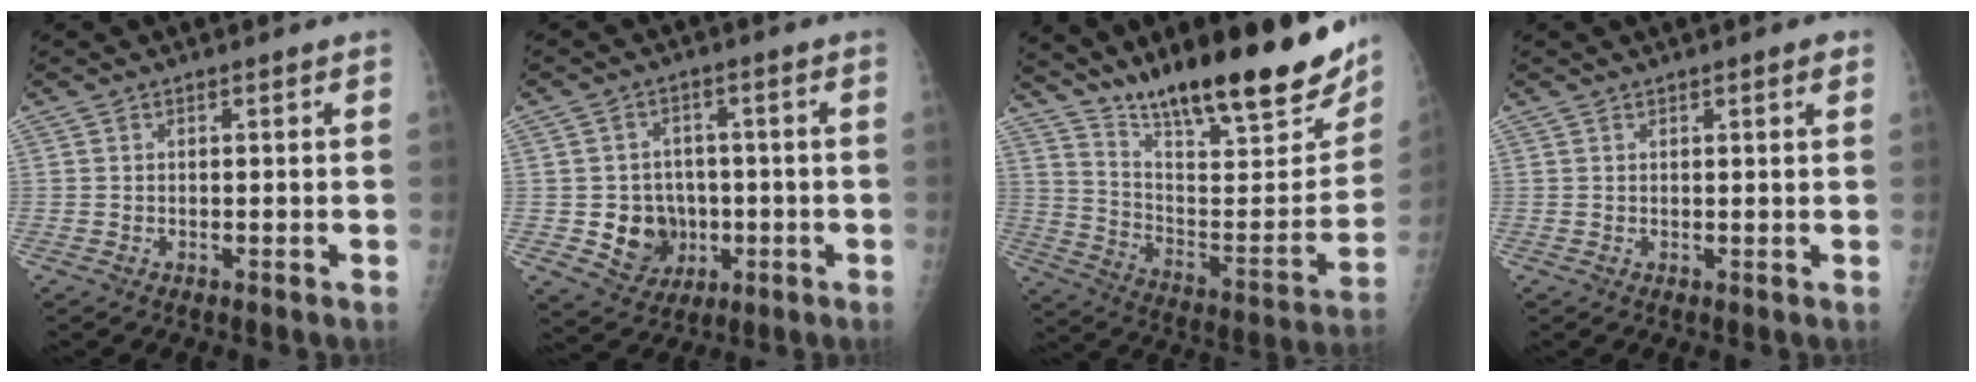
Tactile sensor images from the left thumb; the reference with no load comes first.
{"total": 8.8, "force": [-1.4, 7.9, 3.6], "torque": [-0.021, 0.007, -0.012]}
{"total": 27.4, "force": [19.8, 6.0, 18.0], "torque": [-0.248, -0.083, 0.310]}
{"total": 1.5, "force": [0.9, 0.3, 1.2], "torque": [-0.017, -0.003, 0.011]}